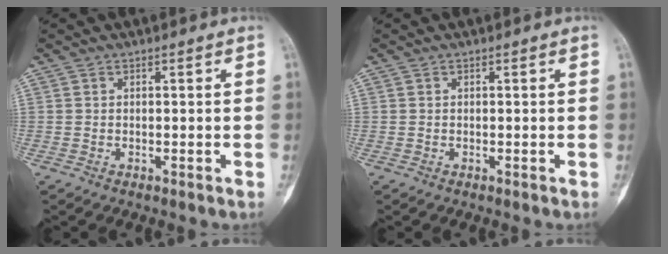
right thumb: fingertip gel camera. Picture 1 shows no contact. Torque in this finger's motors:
{"motor_torque": [0.06, 0.04, -0.01, -0.01, 0.03]}